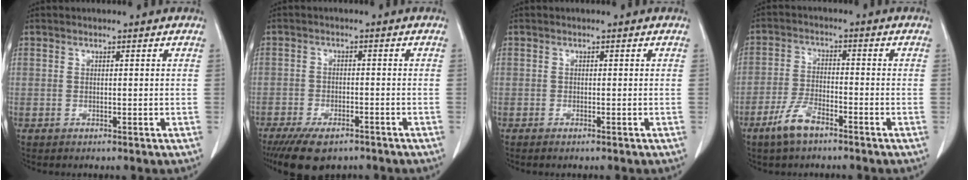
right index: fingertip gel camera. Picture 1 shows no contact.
{"total": 8.7, "force": [-6.6, 3.1, 4.7], "torque": [-0.074, -0.009, -0.100]}
{"total": 0.7, "force": [-0.5, -0.1, 0.4], "torque": [-0.013, -0.003, -0.007]}
{"total": 5.7, "force": [-4.1, 1.5, 3.7], "torque": [-0.083, -0.003, -0.078]}